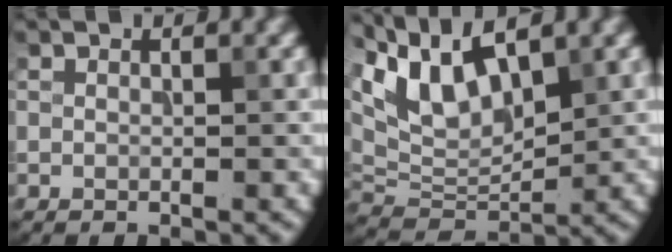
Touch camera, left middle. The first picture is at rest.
{"total": 8.2, "force": [4.7, 3.6, 5.6], "torque": [-0.112, 0.007, 0.089]}